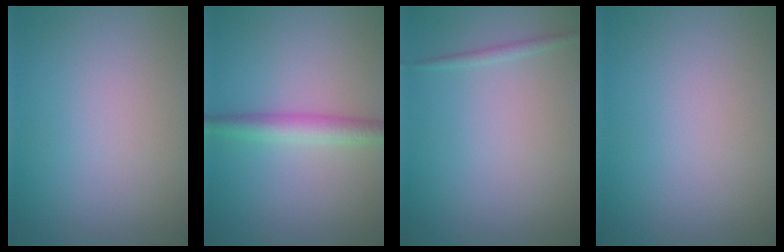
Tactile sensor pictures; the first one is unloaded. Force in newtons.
{"total": 2.8, "press": 2.8, "slide": 0.0}
{"total": 0.7, "press": 0.7, "slide": 0.0}
{"total": 0.0}